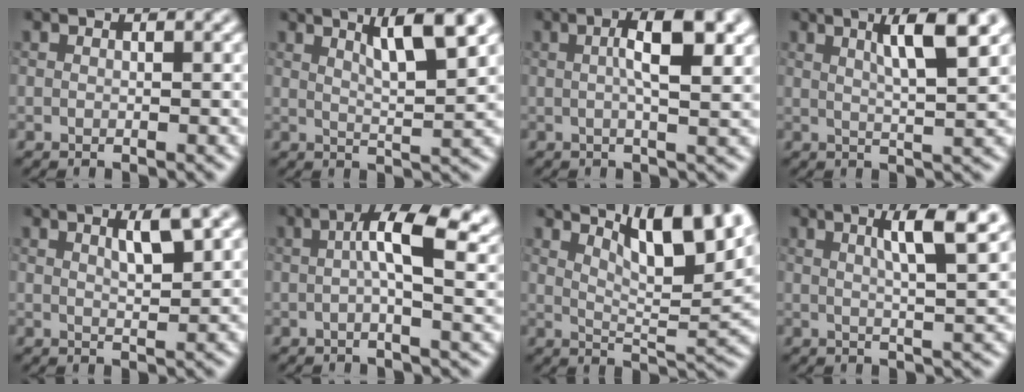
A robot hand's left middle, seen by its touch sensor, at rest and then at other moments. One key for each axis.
{"total": 5.8, "fx": 2.9, "fy": 1.0, "fz": 4.8, "tx": -0.070, "ty": 0.004, "tz": 0.049}
{"total": 6.0, "fx": 1.2, "fy": 1.6, "fz": 5.6, "tx": -0.076, "ty": 0.011, "tz": 0.015}
{"total": 5.8, "fx": 2.4, "fy": 1.1, "fz": 5.2, "tx": -0.073, "ty": 0.005, "tz": 0.036}
{"total": 3.2, "fx": 1.6, "fy": 0.6, "fz": 2.7, "tx": -0.045, "ty": 0.002, "tz": 0.026}
{"total": 7.8, "fx": 1.4, "fy": 2.4, "fz": 7.3, "tx": -0.115, "ty": 0.013, "tz": 0.014}
{"total": 9.1, "fx": 5.4, "fy": 2.3, "fz": 6.9, "tx": -0.103, "ty": 0.008, "tz": 0.088}
{"total": 5.8, "fx": 2.4, "fy": 1.0, "fz": 5.2, "tx": -0.073, "ty": 0.005, "tz": 0.035}